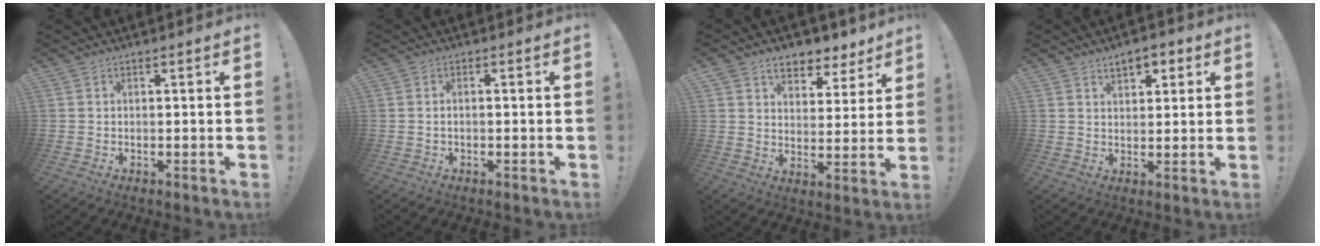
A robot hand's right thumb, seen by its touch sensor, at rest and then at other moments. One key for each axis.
{"total": 0.9, "fx": -0.5, "fy": 0.3, "fz": 0.7, "tx": -0.013, "ty": 0.002, "tz": -0.010}
{"total": 8.2, "fx": 6.0, "fy": 4.8, "fz": 2.9, "tx": -0.045, "ty": -0.038, "tz": 0.112}
{"total": 5.5, "fx": 3.3, "fy": 3.2, "fz": 3.1, "tx": -0.036, "ty": -0.008, "tz": 0.055}